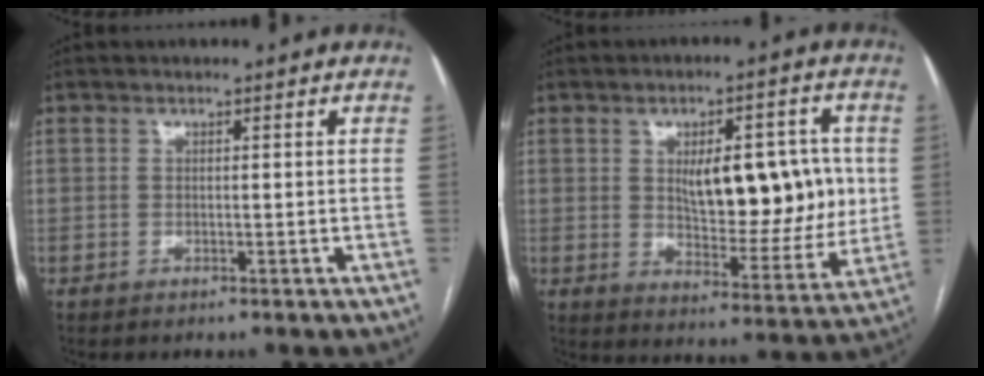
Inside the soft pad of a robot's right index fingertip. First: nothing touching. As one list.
[{"total": 15.3, "force": [2.3, 6.1, 13.8], "torque": [-0.185, 0.007, 0.046]}]